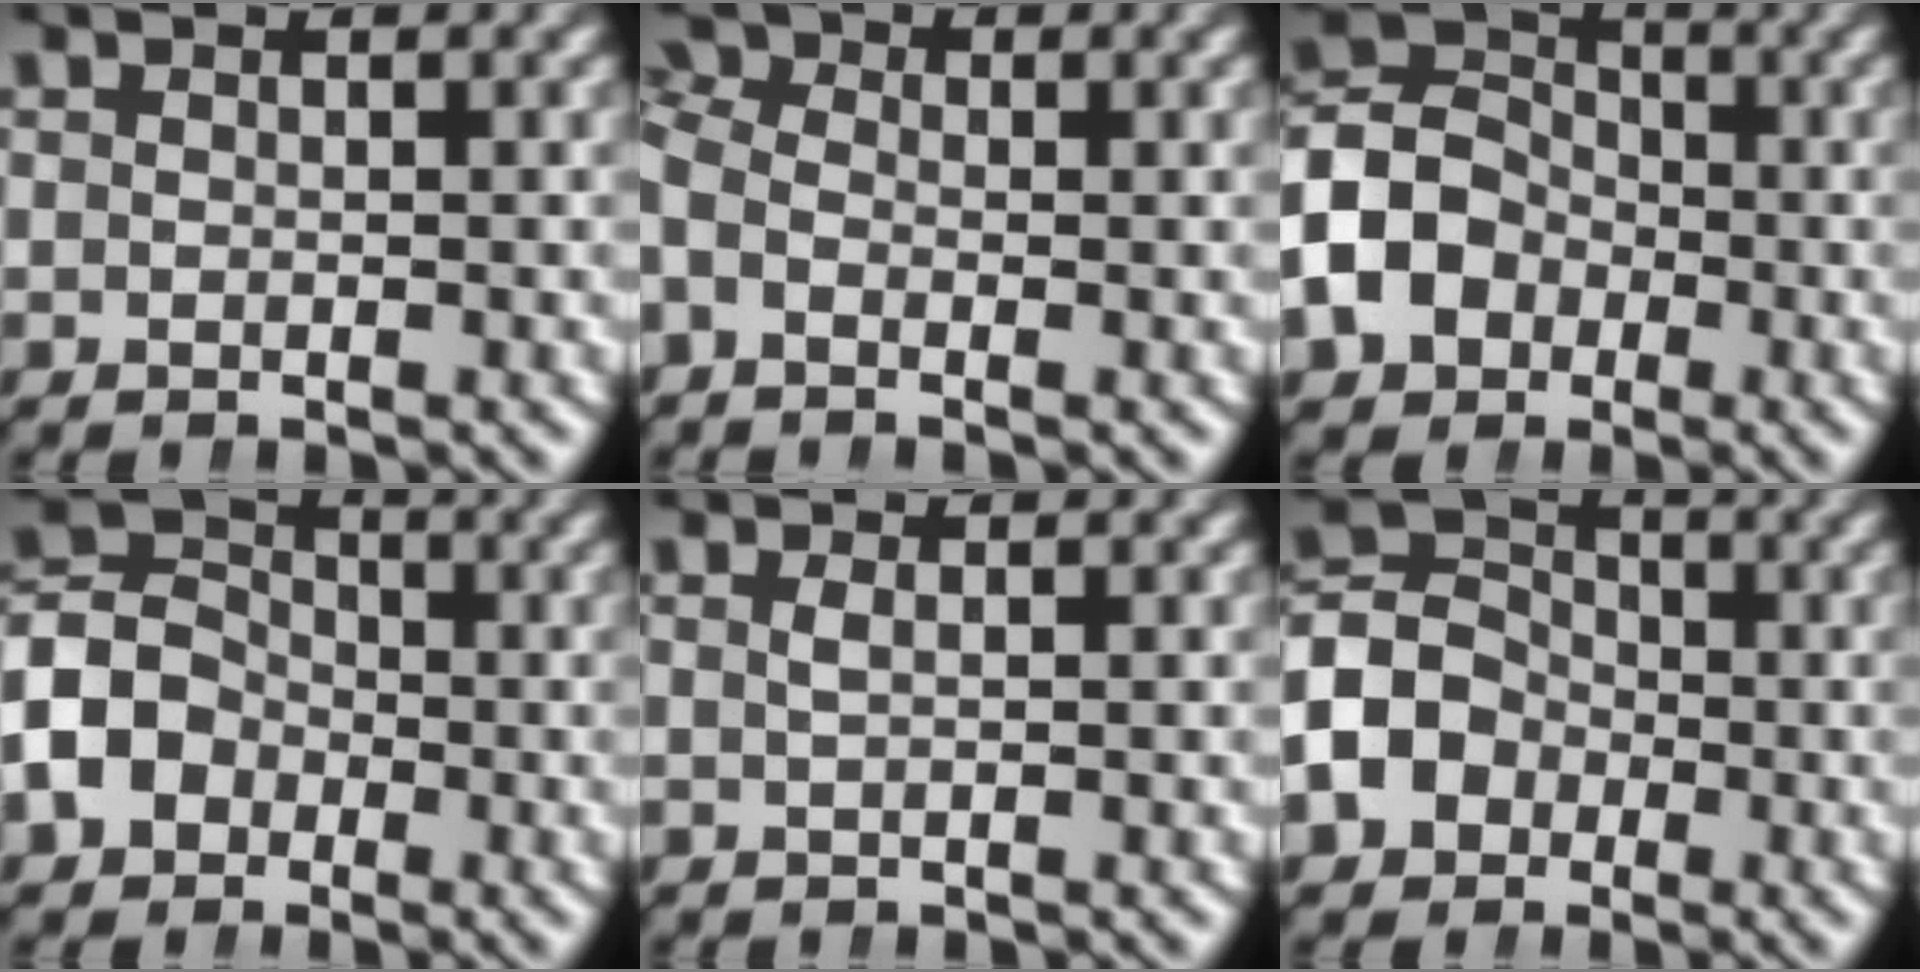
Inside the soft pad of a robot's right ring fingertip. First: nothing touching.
{"total": 4.9, "force": [0.4, 4.3, 2.3], "torque": [-0.055, 0.006, -0.012]}
{"total": 10.2, "force": [-0.9, 8.8, 5.1], "torque": [-0.124, -0.025, -0.011]}
{"total": 7.9, "force": [-1.4, 7.0, 3.4], "torque": [-0.092, -0.020, -0.020]}
{"total": 0.6, "force": [0.0, -0.2, 0.5], "torque": [-0.014, -0.005, 0.006]}
{"total": 8.4, "force": [-1.3, 7.4, 3.7], "torque": [-0.096, -0.024, -0.016]}